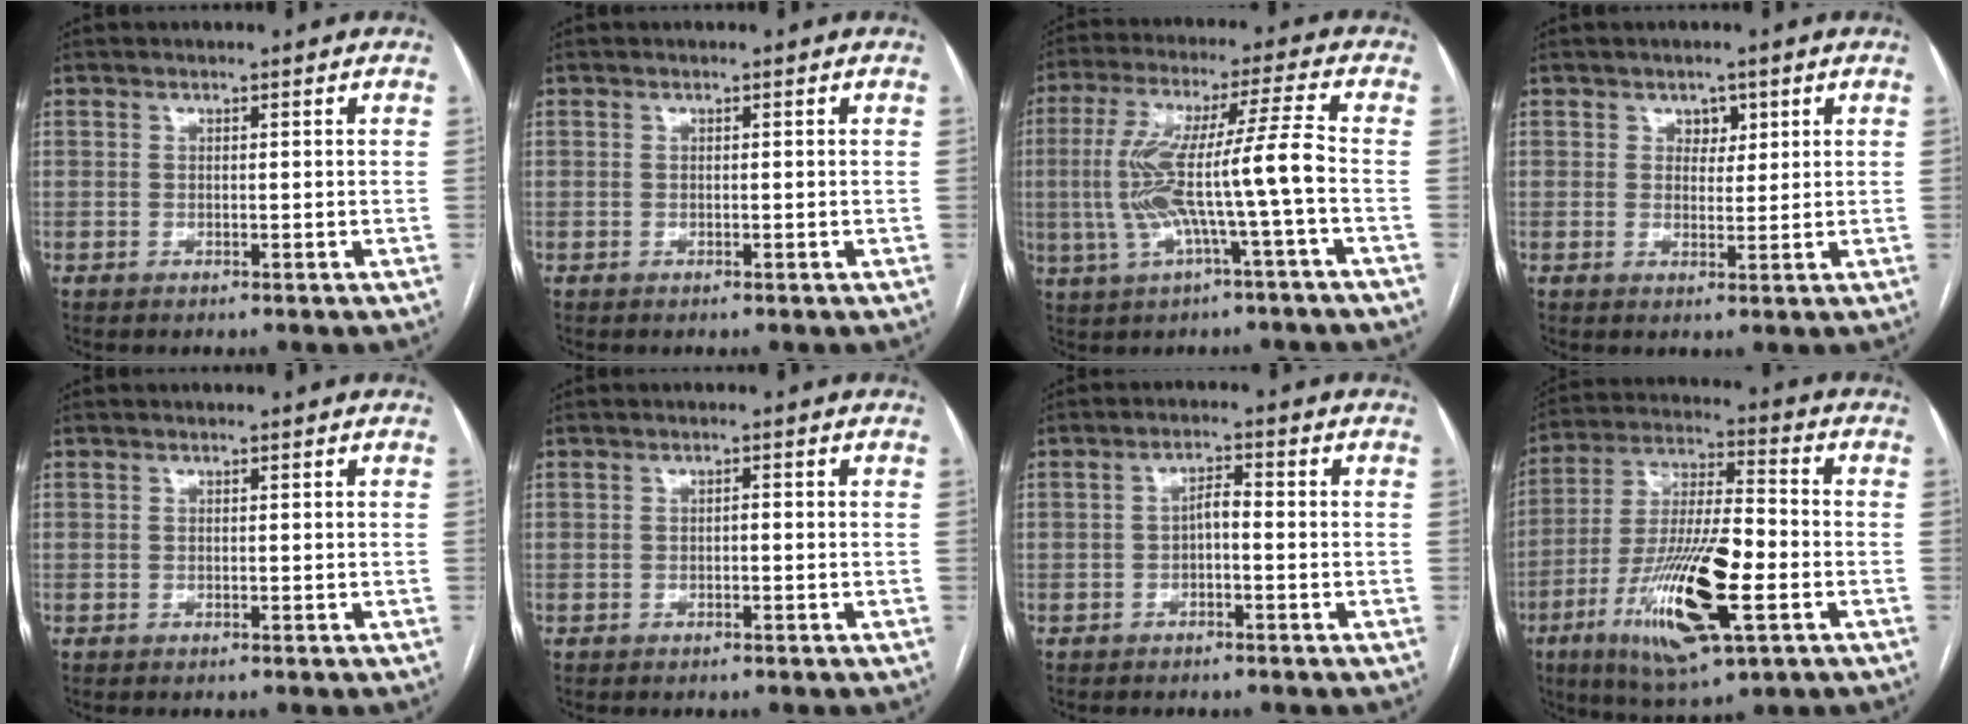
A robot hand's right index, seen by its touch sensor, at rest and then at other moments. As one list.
[{"total": 0.0}, {"total": 11.9, "force": [-2.2, -0.4, 11.7], "torque": [-0.238, 0.023, -0.041]}, {"total": 2.4, "force": [1.2, 1.7, 1.2], "torque": [-0.010, 0.001, 0.019]}, {"total": 0.0}, {"total": 0.6, "force": [-0.2, 0.2, 0.5], "torque": [-0.006, 0.003, -0.004]}, {"total": 2.4, "force": [-0.6, 0.8, 2.2], "torque": [-0.035, 0.010, -0.010]}, {"total": 18.3, "force": [-6.1, 4.4, 16.7], "torque": [-0.327, -0.015, -0.100]}]